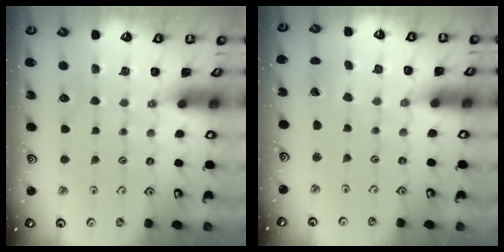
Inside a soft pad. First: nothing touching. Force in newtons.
{"total": 2.8, "press": 2.8, "slide": 0.2}